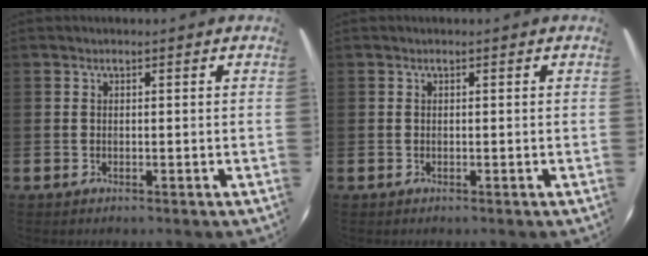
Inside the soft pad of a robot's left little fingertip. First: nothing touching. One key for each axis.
{"total": 0.0}